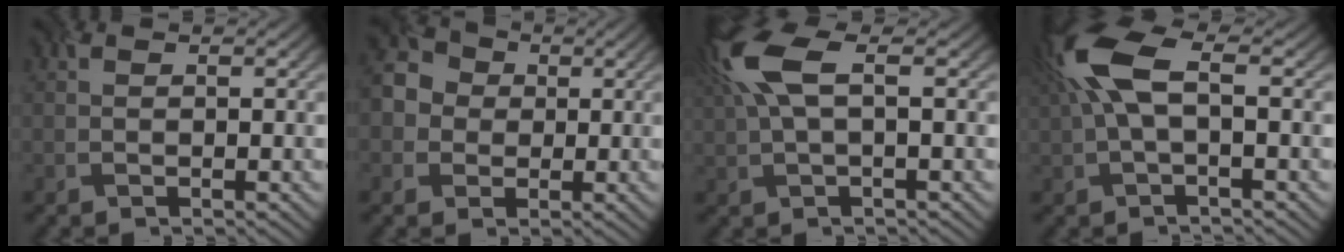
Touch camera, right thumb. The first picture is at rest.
{"total": 5.4, "force": [-0.3, 5.1, 1.8], "torque": [-0.051, 0.002, -0.020]}
{"total": 6.9, "force": [2.1, 2.3, 6.1], "torque": [-0.150, 0.014, 0.034]}
{"total": 7.8, "force": [1.6, 3.0, 7.0], "torque": [-0.160, 0.015, 0.021]}